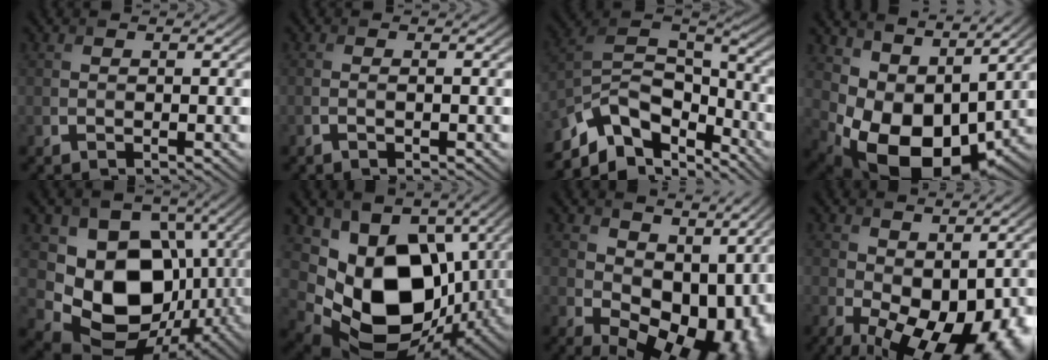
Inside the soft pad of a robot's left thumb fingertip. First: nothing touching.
{"total": 1.1, "force": [-0.4, 0.1, 1.0], "torque": [-0.019, 0.001, -0.011]}
{"total": 11.6, "force": [-7.5, 5.7, 6.9], "torque": [-0.145, -0.002, -0.152]}
{"total": 11.6, "force": [2.1, 7.9, 8.3], "torque": [-0.154, -0.033, 0.051]}
{"total": 13.1, "force": [-0.3, 10.2, 8.2], "torque": [-0.144, -0.034, -0.001]}
{"total": 16.2, "force": [0.2, 11.8, 11.1], "torque": [-0.228, -0.055, 0.025]}
{"total": 12.3, "force": [3.1, 8.2, 8.6], "torque": [-0.124, -0.011, 0.069]}
{"total": 12.9, "force": [-1.3, 7.7, 10.3], "torque": [-0.149, -0.028, 0.010]}